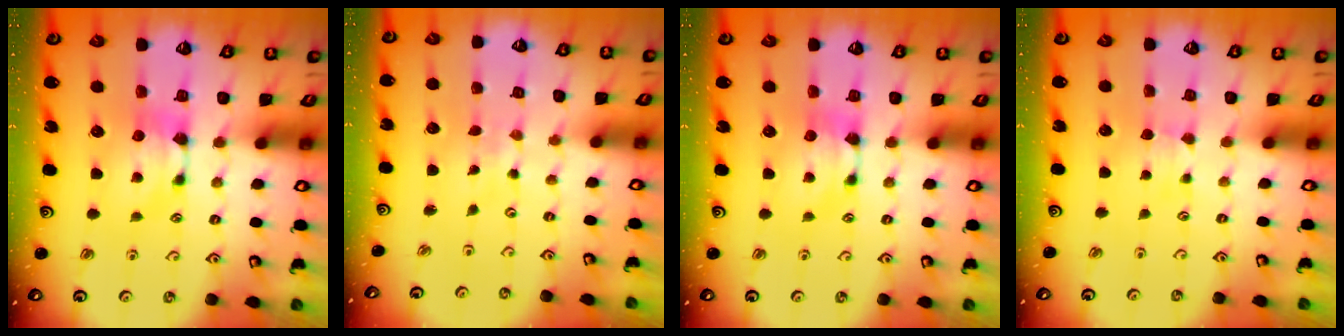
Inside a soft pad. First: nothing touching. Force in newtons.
{"total": 5.5, "press": 5.5, "slide": 0.2}
{"total": 0.0}
{"total": 1.6, "press": 1.5, "slide": 0.5}